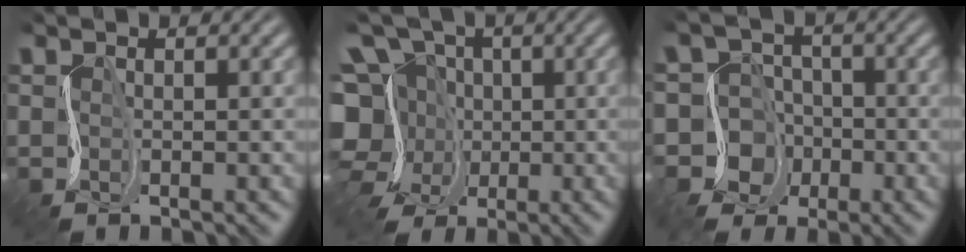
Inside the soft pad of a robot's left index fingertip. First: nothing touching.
{"total": 9.9, "force": [-5.2, 7.8, 3.1], "torque": [-0.054, -0.010, -0.113]}
{"total": 5.5, "force": [-4.0, 3.7, 0.6], "torque": [0.024, -0.010, -0.087]}